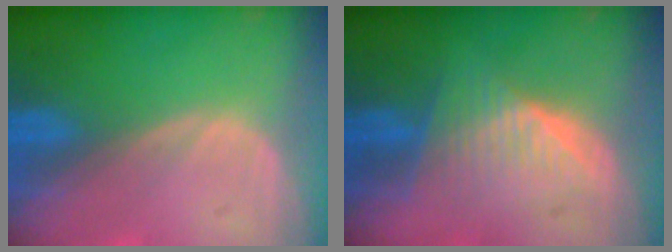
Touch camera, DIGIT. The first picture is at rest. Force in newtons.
{"total": 6.6, "press": 6.2, "slide": 2.3}